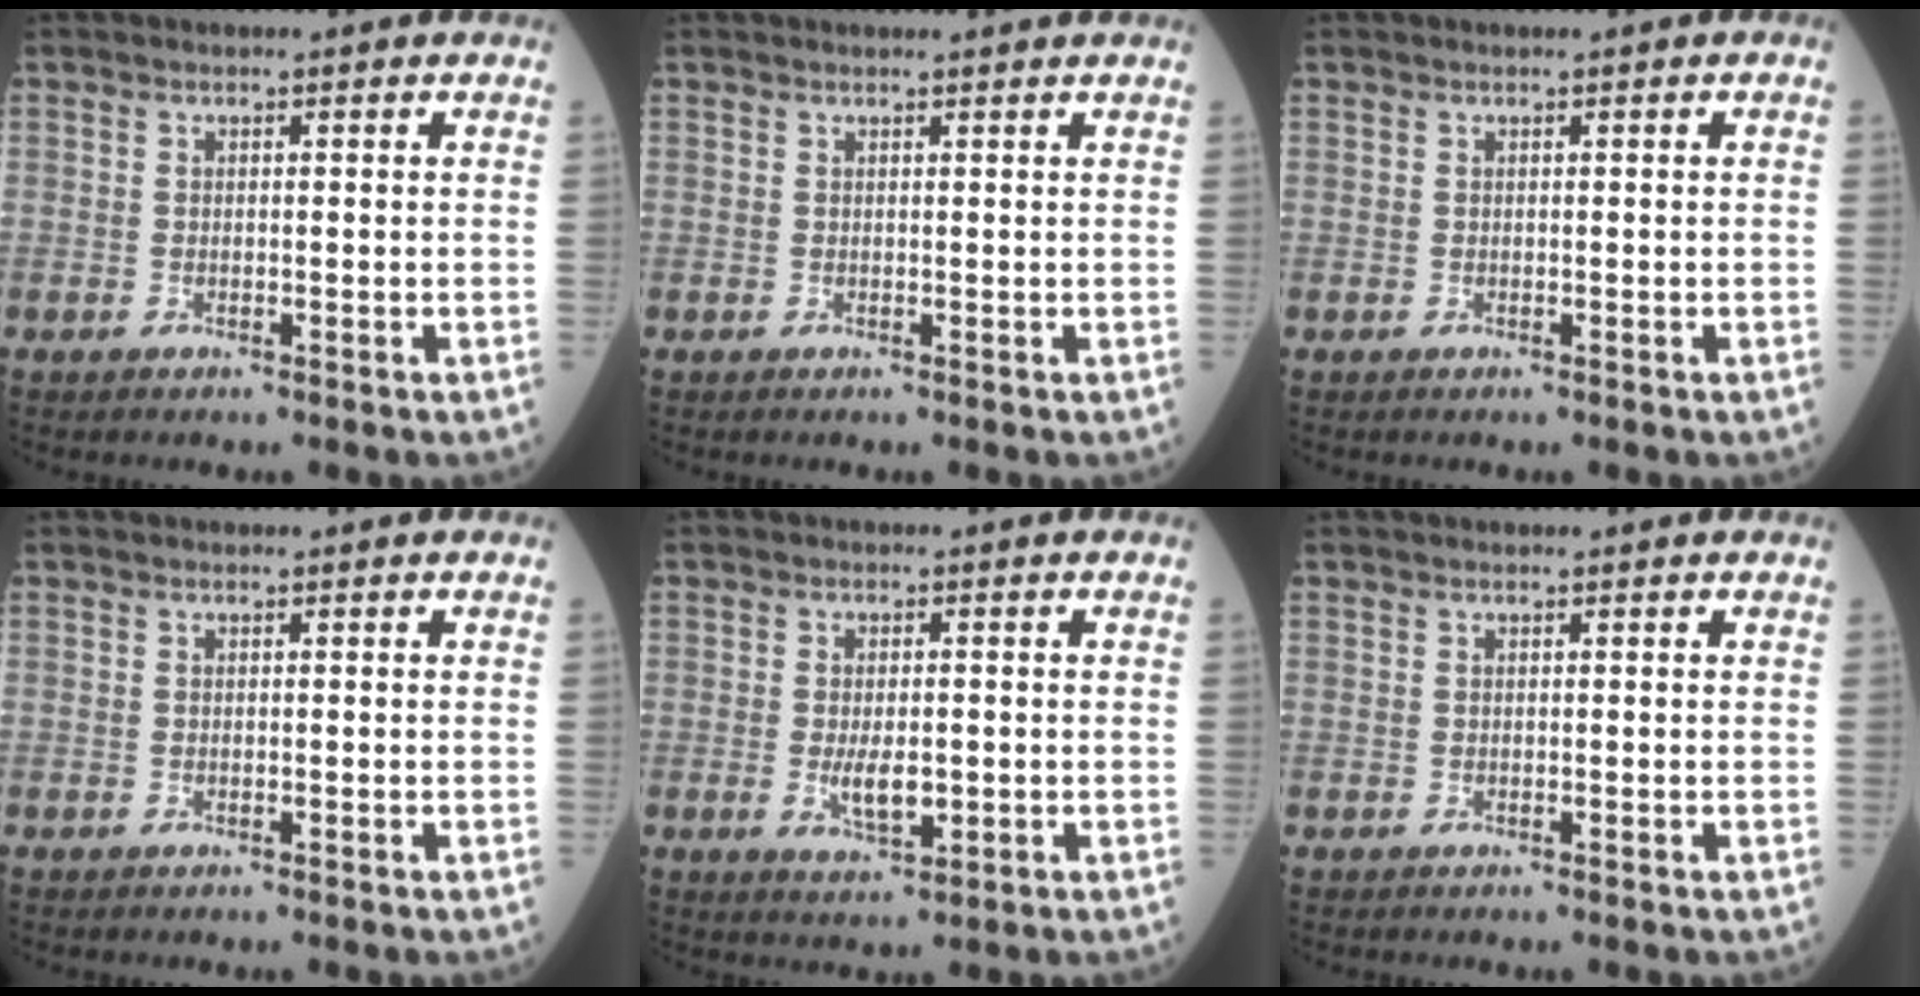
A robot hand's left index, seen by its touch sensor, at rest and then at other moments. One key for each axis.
{"total": 2.2, "fx": 2.2, "fy": -0.2, "fz": 0.5, "tx": -0.006, "ty": 0.008, "tz": 0.025}
{"total": 1.7, "fx": -1.6, "fy": -0.2, "fz": -0.6, "tx": 0.012, "ty": -0.003, "tz": -0.022}
{"total": 0.0}
{"total": 4.4, "fx": -0.8, "fy": 1.7, "fz": 4.0, "tx": -0.077, "ty": -0.007, "tz": -0.009}
{"total": 1.5, "fx": -1.4, "fy": -0.2, "fz": -0.6, "tx": 0.011, "ty": -0.001, "tz": -0.020}